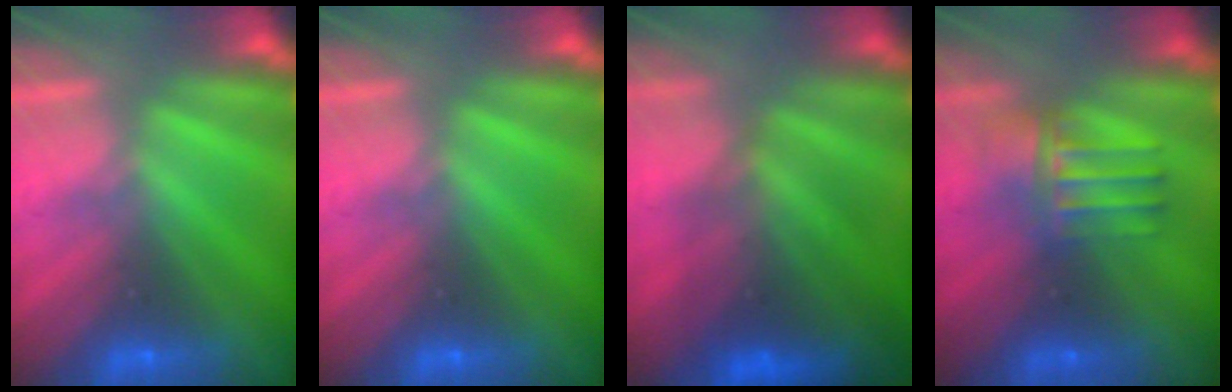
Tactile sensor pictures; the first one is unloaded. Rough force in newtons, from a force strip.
{"total": 0.0}
{"total": 7.2}
{"total": 4.7}